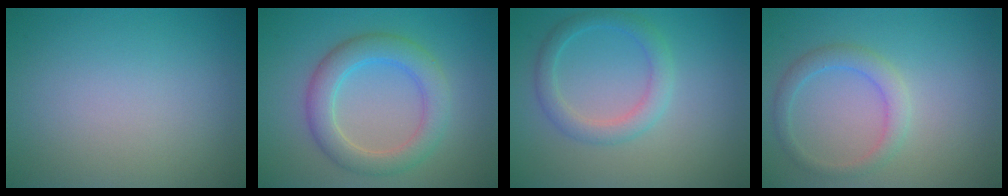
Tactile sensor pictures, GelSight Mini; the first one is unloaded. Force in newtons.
{"total": 4.6, "press": 4.6, "slide": 0.4}
{"total": 2.7, "press": 2.7, "slide": 0.1}
{"total": 2.3, "press": 2.3, "slide": 0.2}